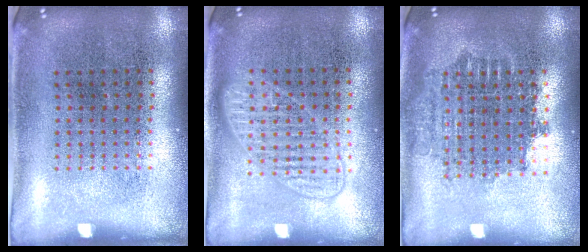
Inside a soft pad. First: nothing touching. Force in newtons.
{"total": 1.3, "press": 1.3, "slide": 0.3}
{"total": 1.7, "press": 1.4, "slide": 1.0}